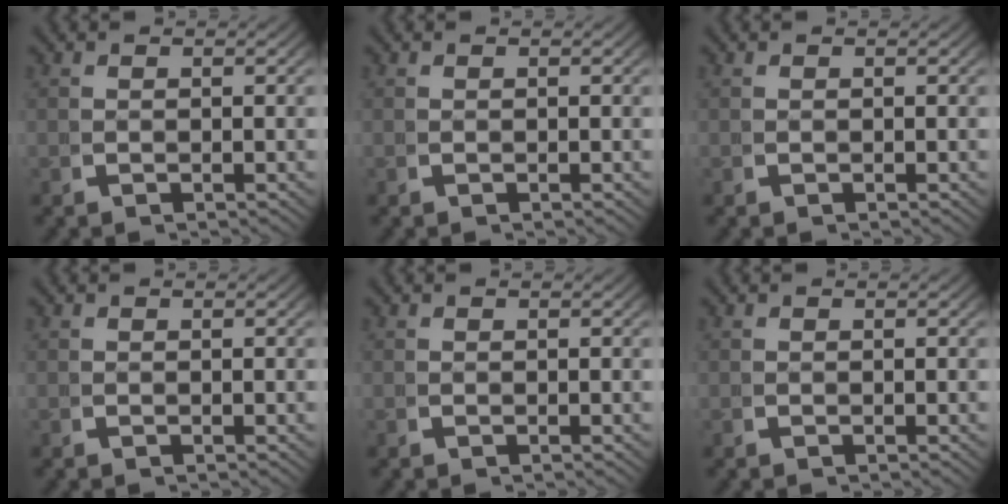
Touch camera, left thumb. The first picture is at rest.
{"total": 0.0}
{"total": 0.0}
{"total": 0.0}
{"total": 0.0}
{"total": 0.0}